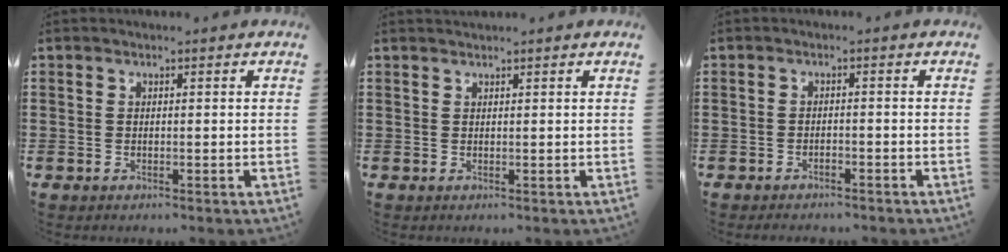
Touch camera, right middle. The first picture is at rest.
{"total": 0.7, "force": [0.7, -0.1, 0.0], "torque": [-0.002, -0.002, 0.014]}
{"total": 1.3, "force": [-1.2, 0.2, 0.4], "torque": [-0.012, -0.001, -0.024]}